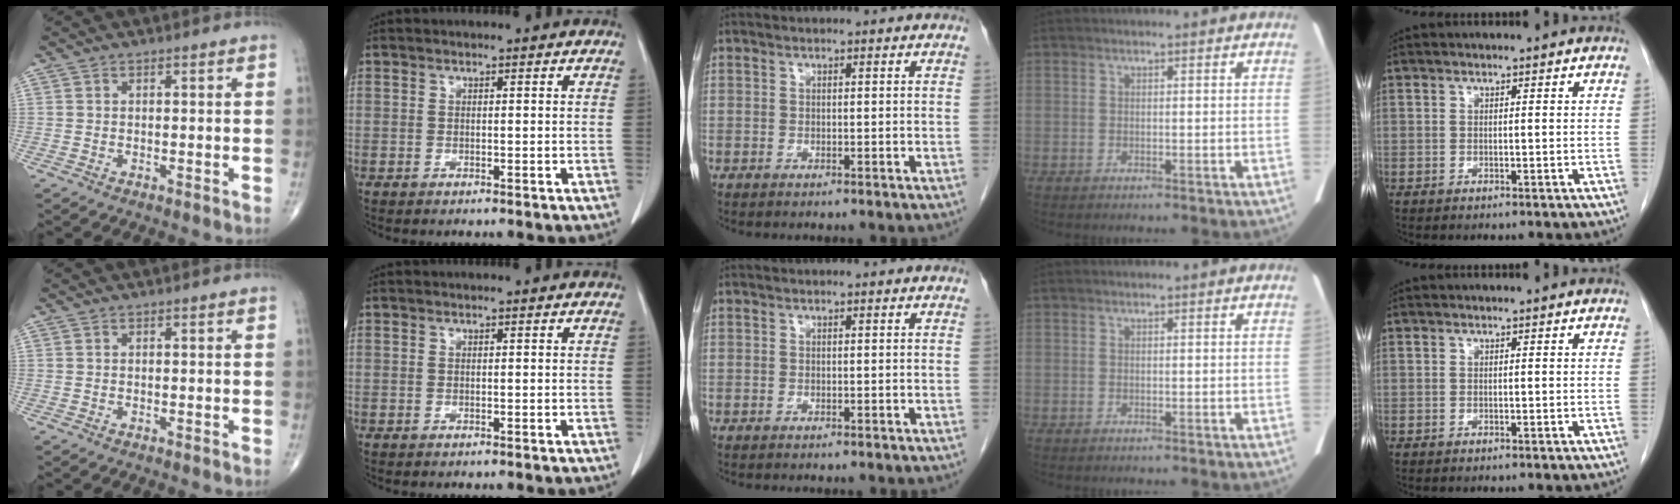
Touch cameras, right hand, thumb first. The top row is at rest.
{}